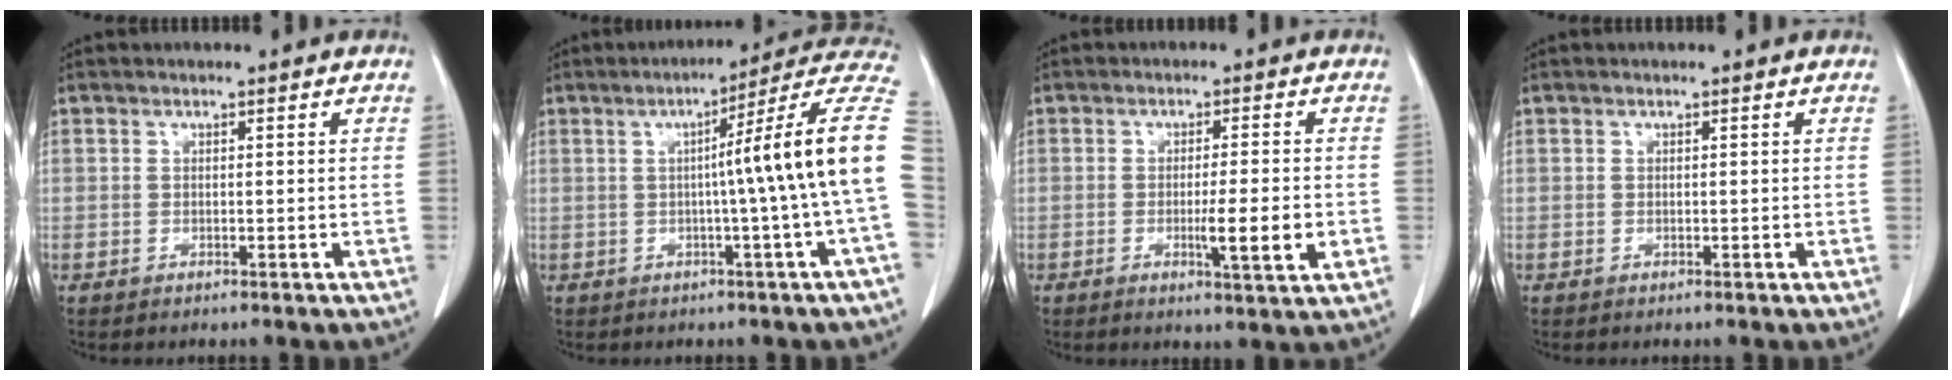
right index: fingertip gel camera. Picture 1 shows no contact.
{"total": 14.5, "force": [0.1, -2.5, 14.3], "torque": [-0.169, 0.018, -0.008]}
{"total": 6.3, "force": [-1.5, -0.1, 6.1], "torque": [-0.094, -0.011, -0.022]}
{"total": 0.0}